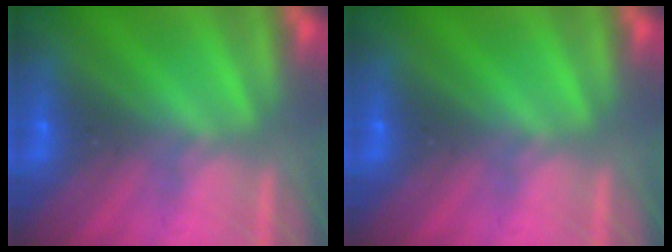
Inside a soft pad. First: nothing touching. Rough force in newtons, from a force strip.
{"total": 0.0}